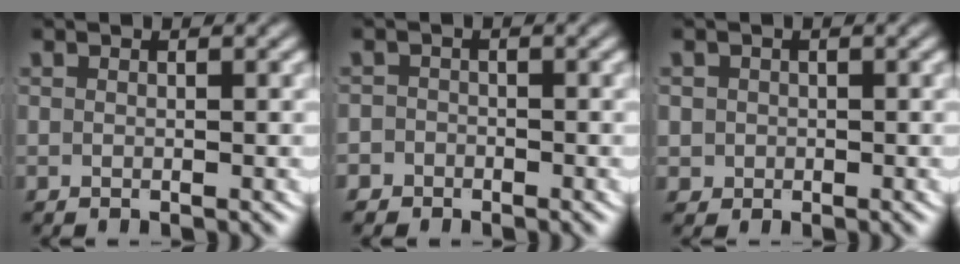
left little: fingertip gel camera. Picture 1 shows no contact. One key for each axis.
{"total": 2.7, "fx": -1.6, "fy": 2.1, "fz": -0.3, "tx": 0.002, "ty": -0.010, "tz": -0.030}
{"total": 3.3, "fx": -0.2, "fy": 3.2, "fz": 0.8, "tx": -0.033, "ty": -0.013, "tz": 0.000}